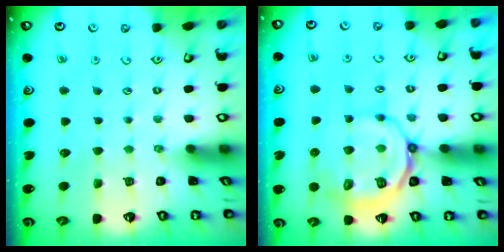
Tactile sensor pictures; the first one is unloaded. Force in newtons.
{"total": 11.5, "press": 11.2, "slide": 2.6}